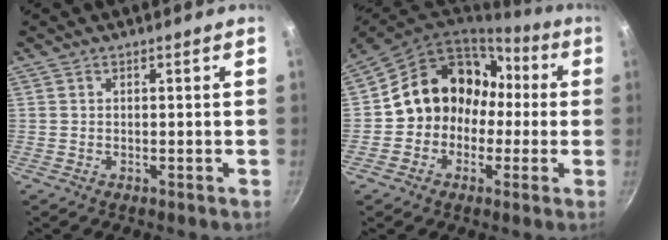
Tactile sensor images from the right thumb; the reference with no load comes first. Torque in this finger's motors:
{"motor_torque": [-0.50, 1.12, 0.89, -0.87, 0.23]}